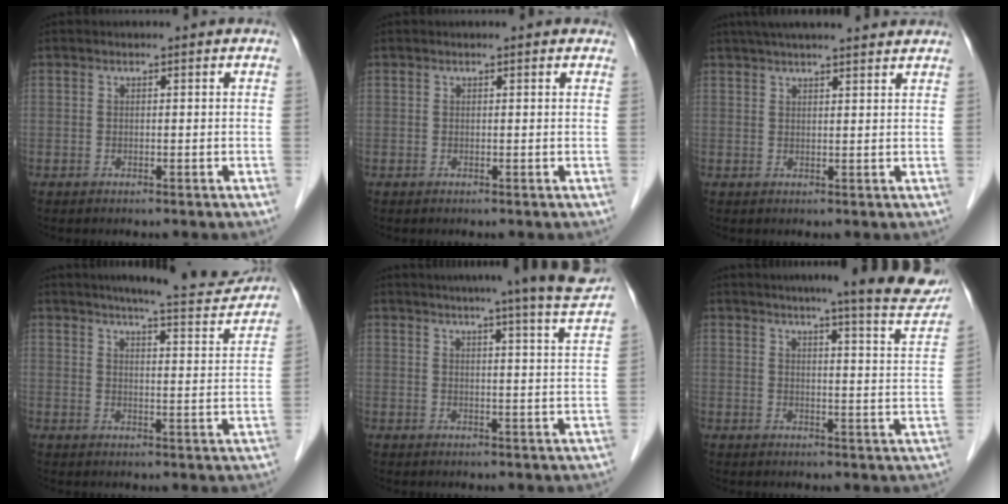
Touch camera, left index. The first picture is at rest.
{"total": 1.1, "force": [0.9, 0.3, 0.5], "torque": [-0.012, 0.007, 0.007]}
{"total": 14.2, "force": [12.5, 1.6, 6.5], "torque": [-0.101, 0.043, 0.168]}
{"total": 12.8, "force": [11.8, 0.9, 5.0], "torque": [-0.064, -0.012, 0.142]}
{"total": 15.5, "force": [13.7, -1.9, 7.2], "torque": [-0.110, -0.044, 0.153]}
{"total": 13.8, "force": [11.9, 0.1, 6.9], "torque": [-0.085, -0.035, 0.129]}